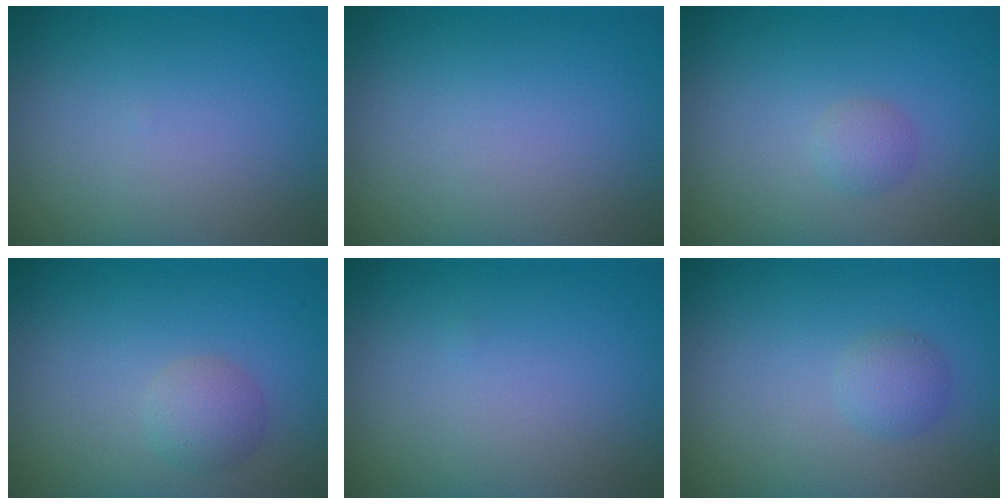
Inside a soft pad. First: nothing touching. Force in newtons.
{"total": 0.0}
{"total": 1.2, "press": 1.2, "slide": 0.1}
{"total": 2.1, "press": 2.1, "slide": 0.1}
{"total": 0.0}
{"total": 1.7, "press": 1.7, "slide": 0.1}